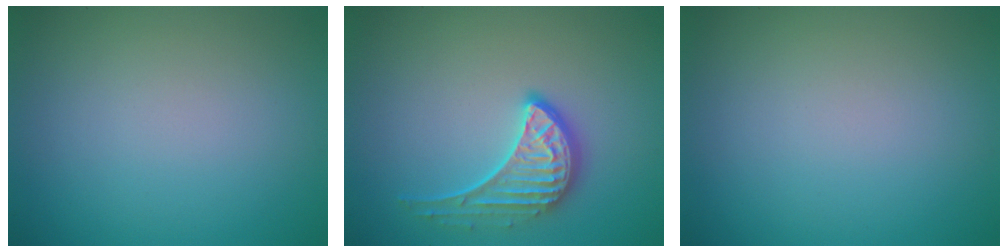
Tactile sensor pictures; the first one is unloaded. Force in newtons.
{"total": 3.5, "press": 3.0, "slide": 1.8}
{"total": 0.0}